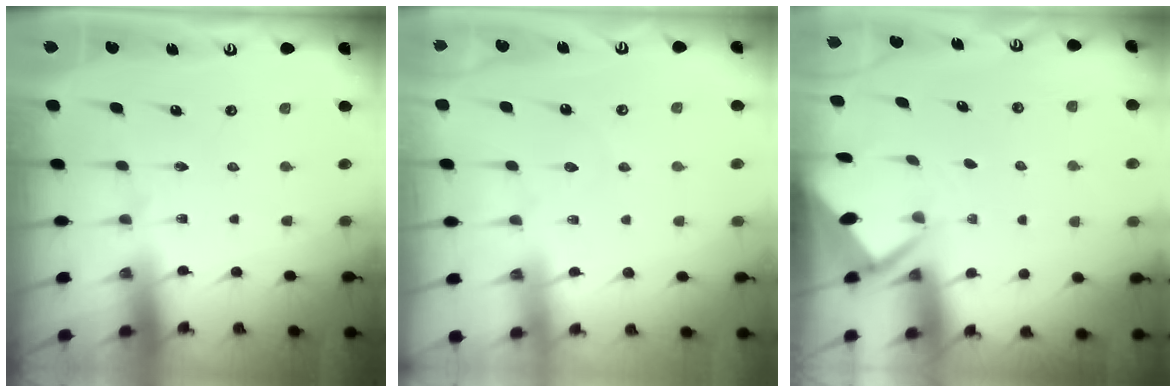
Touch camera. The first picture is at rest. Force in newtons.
{"total": 1.8, "press": 1.8, "slide": 0.2}
{"total": 2.4, "press": 2.4, "slide": 0.1}